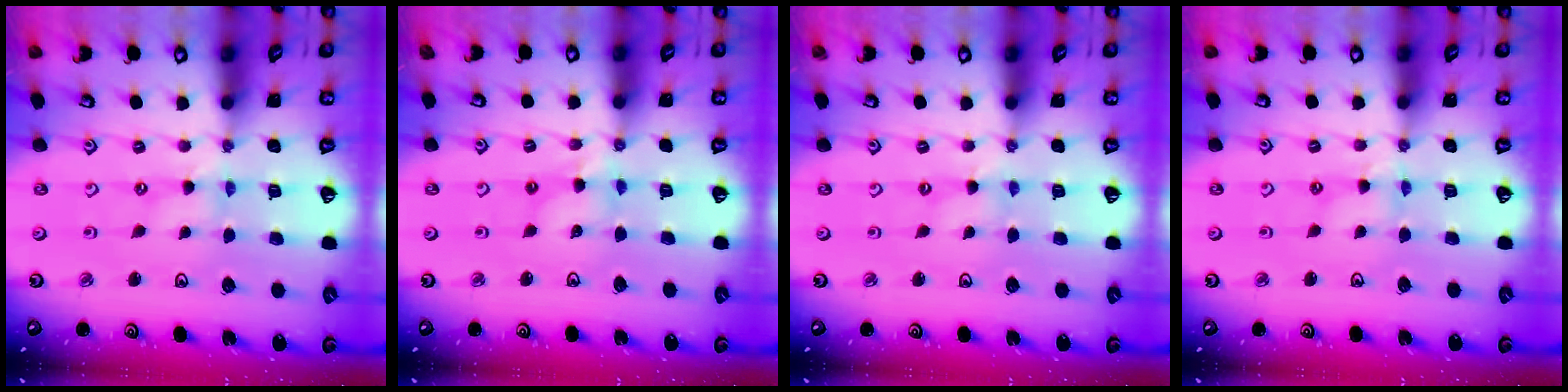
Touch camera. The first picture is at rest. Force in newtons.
{"total": 5.0, "press": 4.9, "slide": 0.3}
{"total": 0.0}
{"total": 2.9, "press": 2.9, "slide": 0.4}